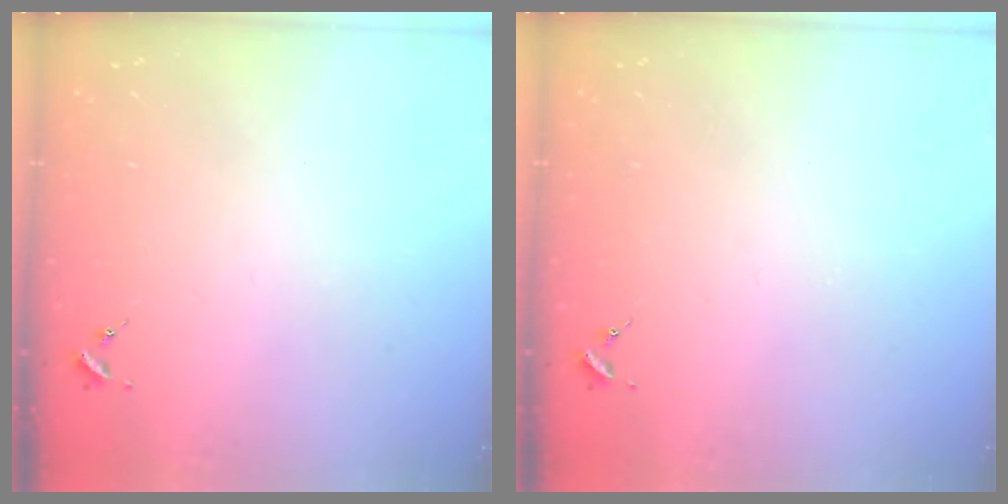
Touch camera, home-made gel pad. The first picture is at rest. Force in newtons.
{"total": 0.0}